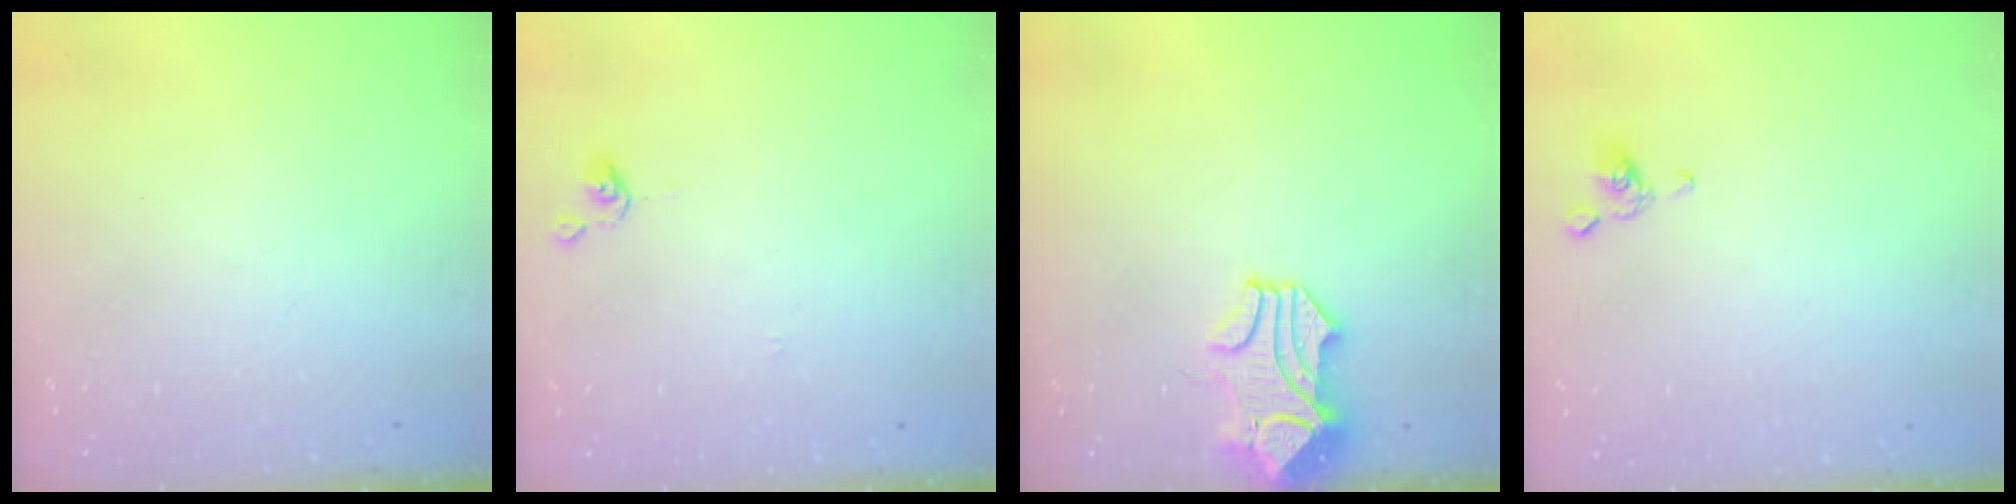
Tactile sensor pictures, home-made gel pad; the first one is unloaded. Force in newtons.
{"total": 0.0}
{"total": 1.2, "press": 1.0, "slide": 0.8}
{"total": 2.1, "press": 2.1, "slide": 0.5}